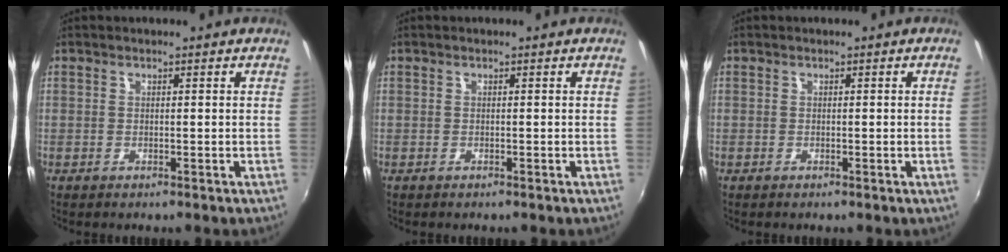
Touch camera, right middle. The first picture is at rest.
{"total": 0.0}
{"total": 1.1, "force": [0.2, -0.7, 0.8], "torque": [-0.007, -0.008, 0.004]}